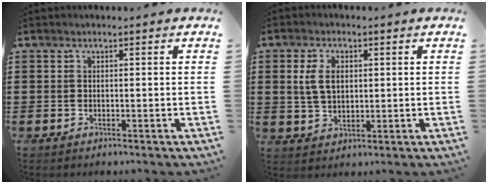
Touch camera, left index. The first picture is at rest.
{"total": 4.8, "force": [1.1, 2.9, 3.7], "torque": [-0.087, 0.008, 0.015]}